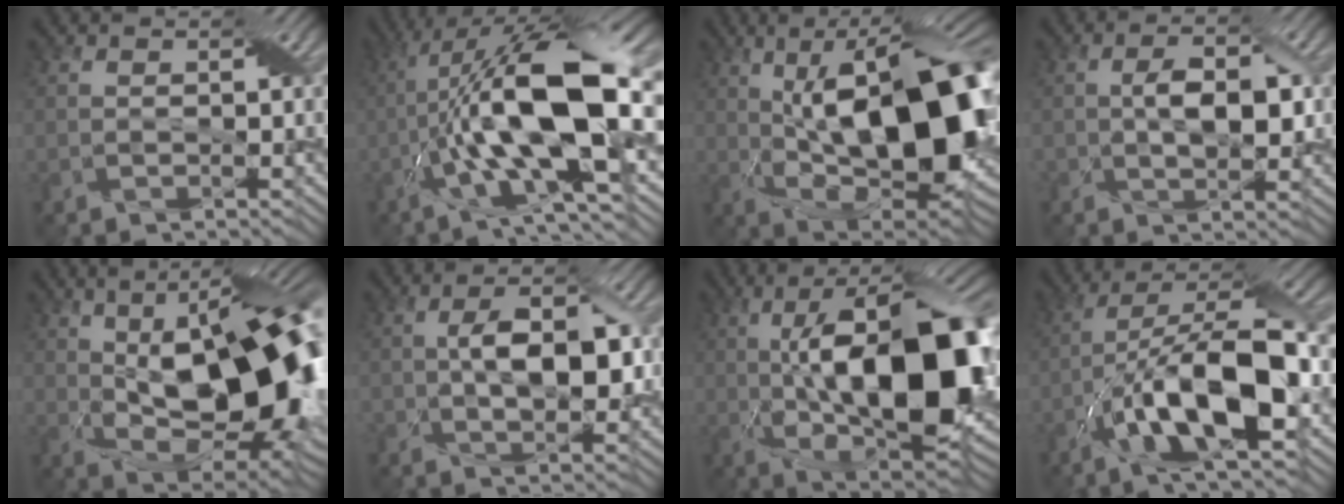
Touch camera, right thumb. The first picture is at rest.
{"total": 18.5, "force": [-2.2, 6.5, 17.2], "torque": [-0.311, 0.016, -0.051]}
{"total": 18.5, "force": [1.7, 7.8, 16.7], "torque": [-0.261, 0.022, 0.018]}
{"total": 5.1, "force": [0.3, 2.5, 4.4], "torque": [-0.083, -0.002, 0.005]}
{"total": 17.2, "force": [1.4, 7.8, 15.2], "torque": [-0.226, 0.006, 0.014]}
{"total": 7.1, "force": [0.4, 3.6, 6.1], "torque": [-0.114, -0.001, 0.003]}
{"total": 18.8, "force": [-0.2, 7.8, 17.0], "torque": [-0.275, 0.021, -0.018]}
{"total": 14.1, "force": [-4.9, 4.7, 12.4], "torque": [-0.232, 0.000, -0.092]}